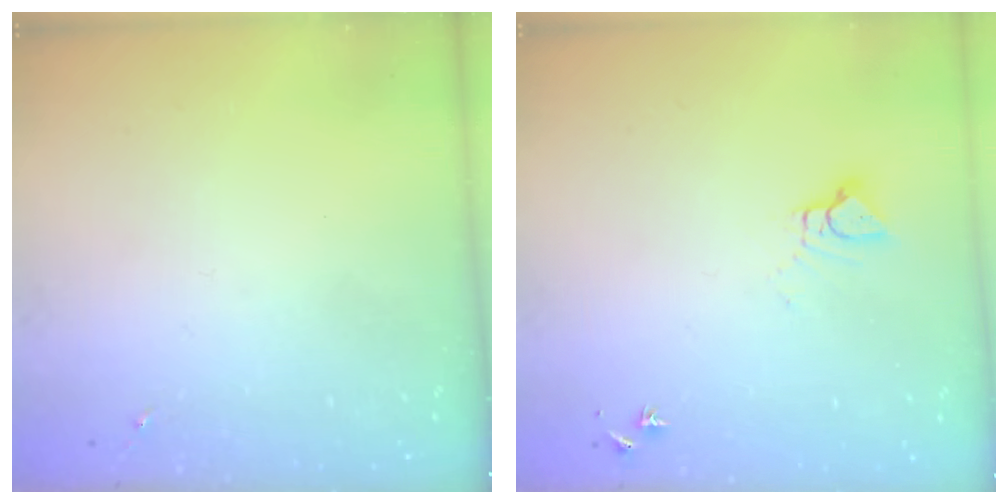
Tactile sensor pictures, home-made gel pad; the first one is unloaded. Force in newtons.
{"total": 4.2, "press": 4.2, "slide": 0.3}